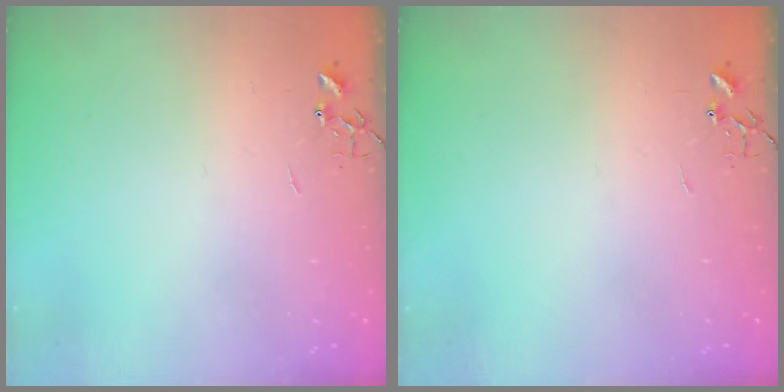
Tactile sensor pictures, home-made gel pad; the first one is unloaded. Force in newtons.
{"total": 0.0}